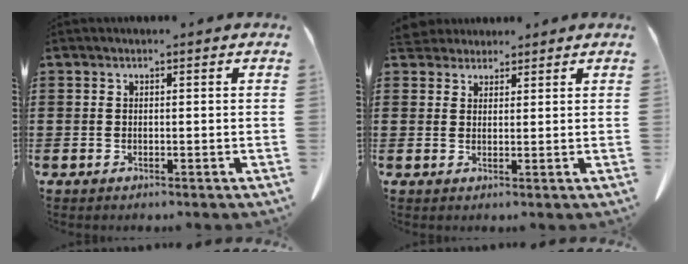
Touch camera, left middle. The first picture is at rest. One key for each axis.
{"total": 3.1, "fx": 2.9, "fy": 1.0, "fz": 0.4, "tx": -0.018, "ty": -0.001, "tz": 0.057}